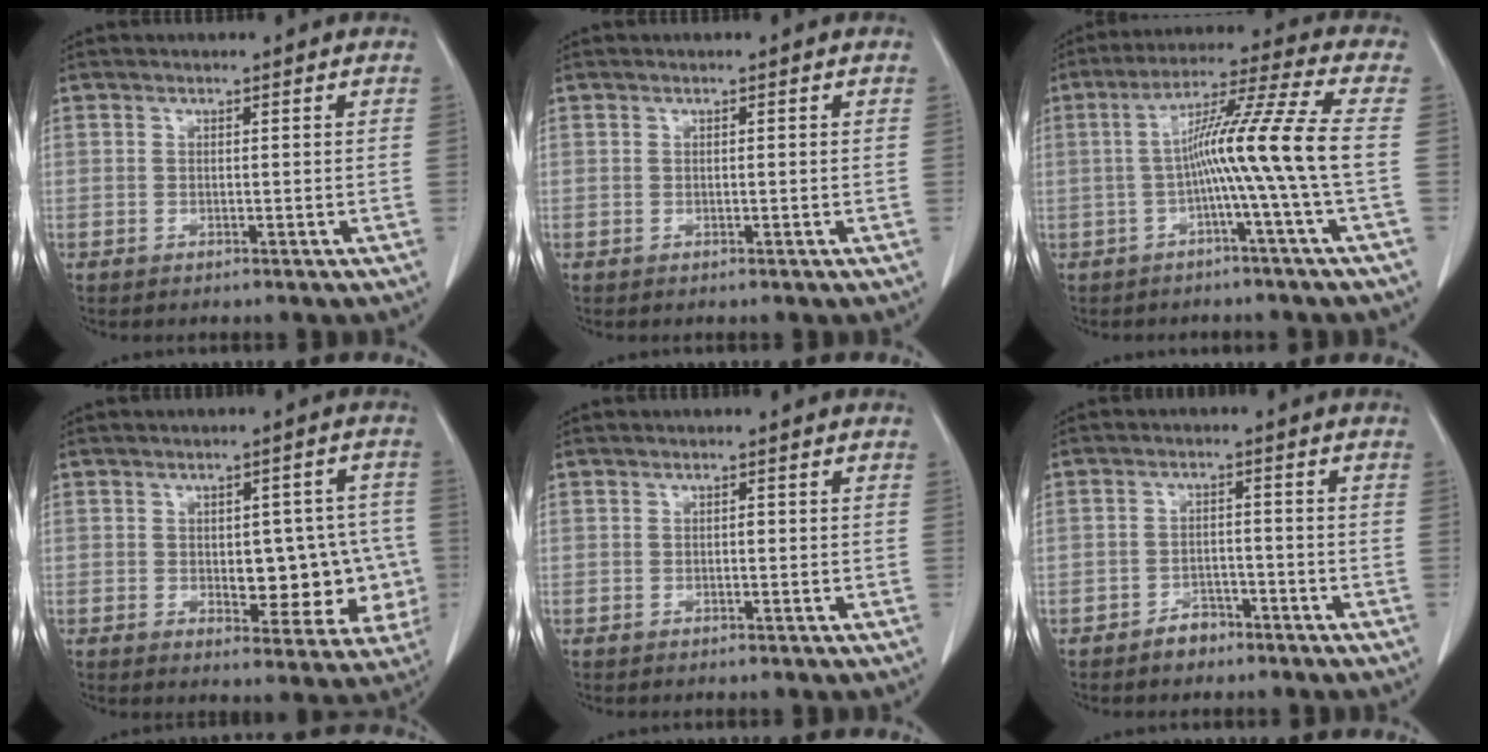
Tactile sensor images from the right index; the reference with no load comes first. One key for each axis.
{"total": 0.6, "fx": 0.0, "fy": 0.2, "fz": 0.5, "tx": -0.015, "ty": 0.005, "tz": 0.004}
{"total": 12.0, "fx": -1.6, "fy": -2.4, "fz": 11.6, "tx": -0.198, "ty": 0.017, "tz": -0.031}
{"total": 13.5, "fx": -1.6, "fy": 6.8, "fz": 11.5, "tx": -0.144, "ty": 0.027, "tz": -0.002}
{"total": 1.0, "fx": 0.0, "fy": 0.5, "fz": 0.8, "tx": -0.020, "ty": 0.002, "tz": 0.001}
{"total": 3.7, "fx": -2.7, "fy": 2.3, "fz": 1.2, "tx": -0.019, "ty": 0.009, "tz": -0.037}